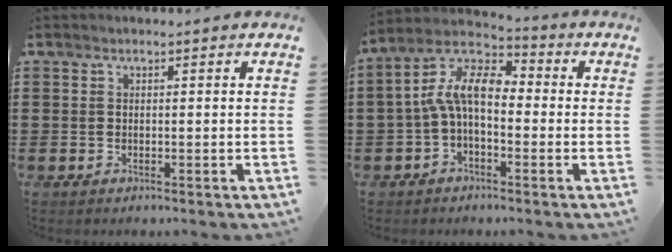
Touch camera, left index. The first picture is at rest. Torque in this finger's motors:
{"motor_torque": [2.14, 0.00, 0.85, 0.21]}